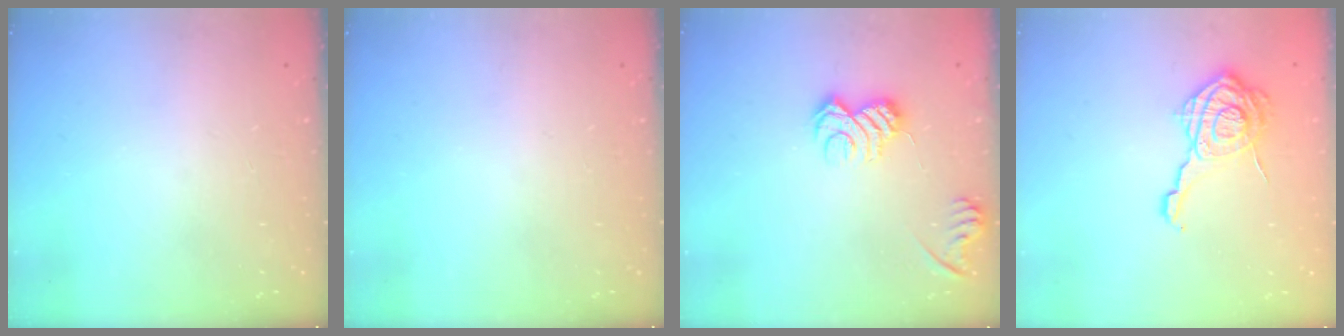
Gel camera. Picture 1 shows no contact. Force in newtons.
{"total": 0.0}
{"total": 10.1, "press": 10.1, "slide": 0.4}
{"total": 14.0, "press": 13.9, "slide": 0.7}